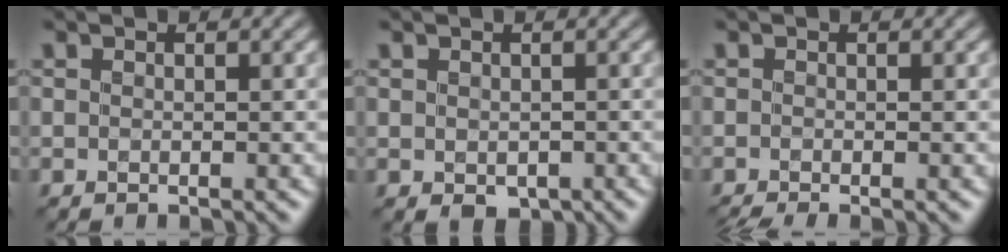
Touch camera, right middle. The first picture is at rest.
{"total": 1.2, "force": [-0.2, 1.0, 0.7], "torque": [-0.011, -0.009, 0.000]}
{"total": 1.4, "force": [-1.1, 0.1, 0.8], "torque": [-0.012, -0.012, -0.025]}